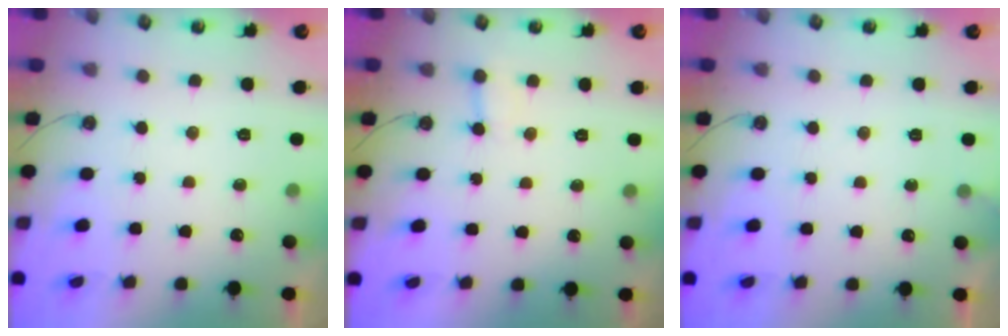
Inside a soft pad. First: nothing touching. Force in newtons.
{"total": 3.7, "press": 3.7, "slide": 0.3}
{"total": 2.8, "press": 2.8, "slide": 0.2}